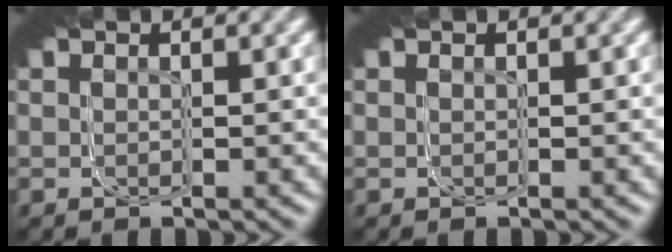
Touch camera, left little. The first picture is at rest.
{"total": 0.0}